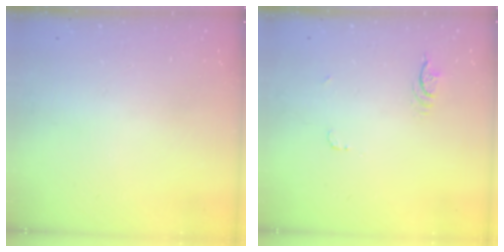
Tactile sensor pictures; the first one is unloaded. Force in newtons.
{"total": 3.8, "press": 3.5, "slide": 1.6}